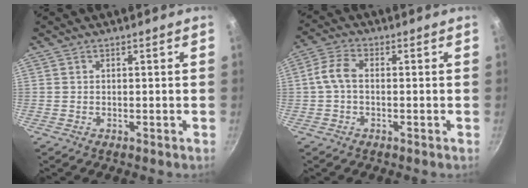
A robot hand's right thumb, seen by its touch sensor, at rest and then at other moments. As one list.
[{"total": 4.6, "force": [-0.3, 2.9, 3.6], "torque": [-0.079, 0.021, -0.014]}]